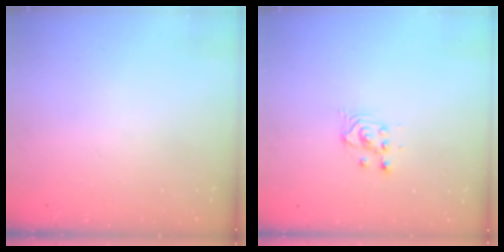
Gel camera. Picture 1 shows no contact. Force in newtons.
{"total": 2.5, "press": 2.5, "slide": 0.2}